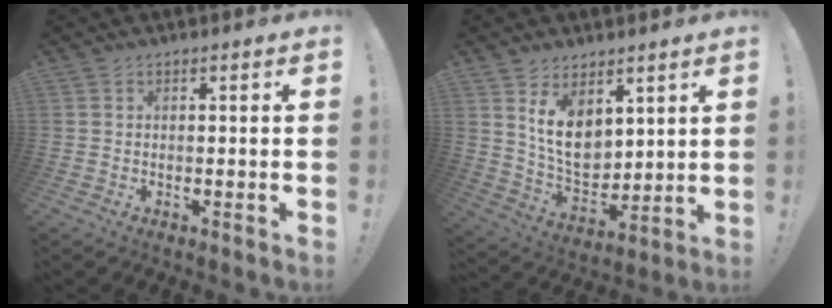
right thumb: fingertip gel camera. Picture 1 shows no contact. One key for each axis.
{"total": 11.5, "fx": 5.5, "fy": 7.8, "fz": 6.4, "tx": -0.116, "ty": -0.039, "tz": 0.107}